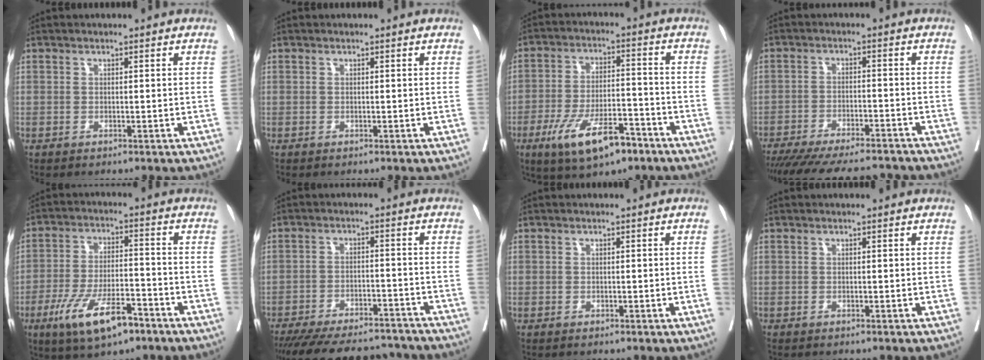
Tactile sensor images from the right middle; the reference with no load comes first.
{"total": 0.0}
{"total": 11.9, "force": [-7.1, 4.0, 8.7], "torque": [-0.159, -0.004, -0.116]}
{"total": 18.1, "force": [-16.1, 3.3, 7.4], "torque": [-0.143, -0.026, -0.228]}
{"total": 11.7, "force": [-6.8, 3.6, 8.8], "torque": [-0.167, -0.008, -0.115]}
{"total": 19.0, "force": [-17.0, 4.6, 7.1], "torque": [-0.145, -0.014, -0.239]}
{"total": 0.6, "force": [-0.2, 0.1, 0.6], "torque": [-0.009, 0.003, -0.003]}
{"total": 0.0}